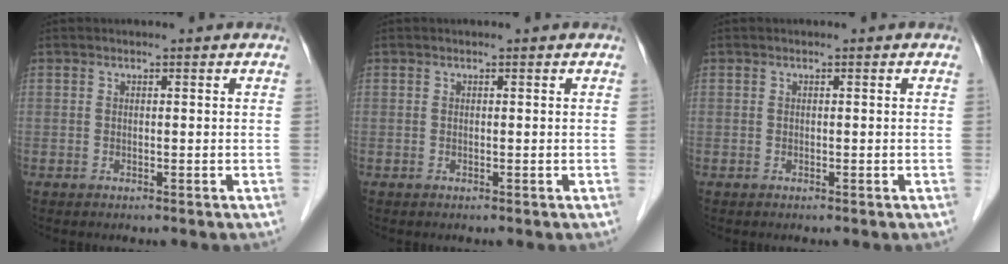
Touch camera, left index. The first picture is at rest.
{"total": 0.0}
{"total": 0.0}